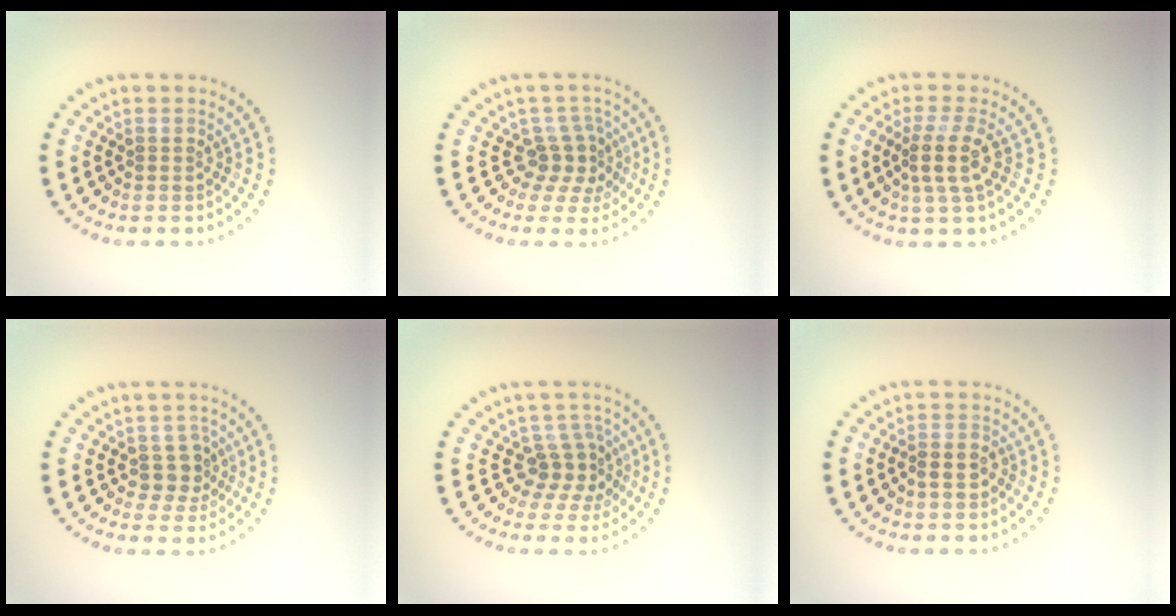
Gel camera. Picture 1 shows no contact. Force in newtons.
{"total": 2.9, "press": 2.0, "slide": 2.1}
{"total": 2.9, "press": 2.3, "slide": 1.8}
{"total": 2.4, "press": 1.9, "slide": 1.5}
{"total": 2.9, "press": 2.0, "slide": 2.0}
{"total": 1.3, "press": 1.2, "slide": 0.5}